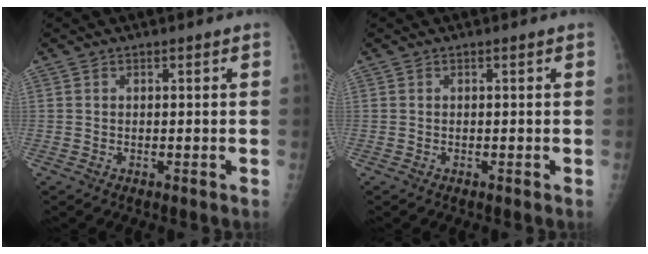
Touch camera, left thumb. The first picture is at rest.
{"total": 0.0}